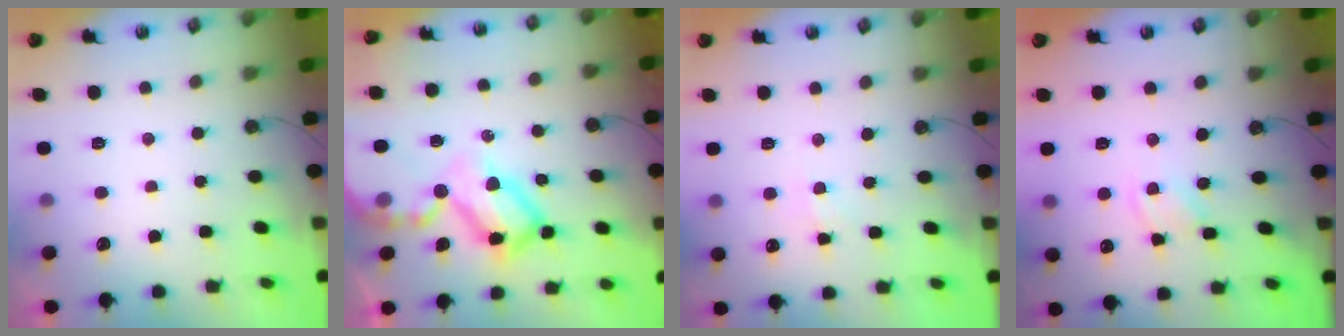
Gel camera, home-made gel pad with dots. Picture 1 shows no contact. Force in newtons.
{"total": 19.8, "press": 19.7, "slide": 2.0}
{"total": 1.9, "press": 1.9, "slide": 0.3}
{"total": 3.0, "press": 3.0, "slide": 0.4}